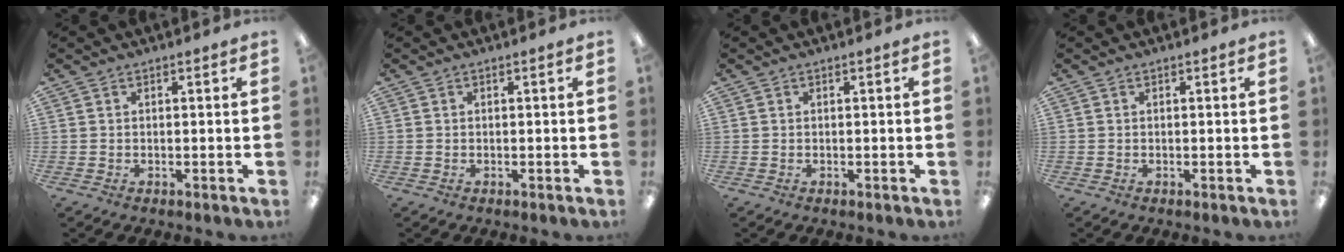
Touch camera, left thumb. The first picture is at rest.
{"total": 0.0}
{"total": 0.0}
{"total": 0.0}